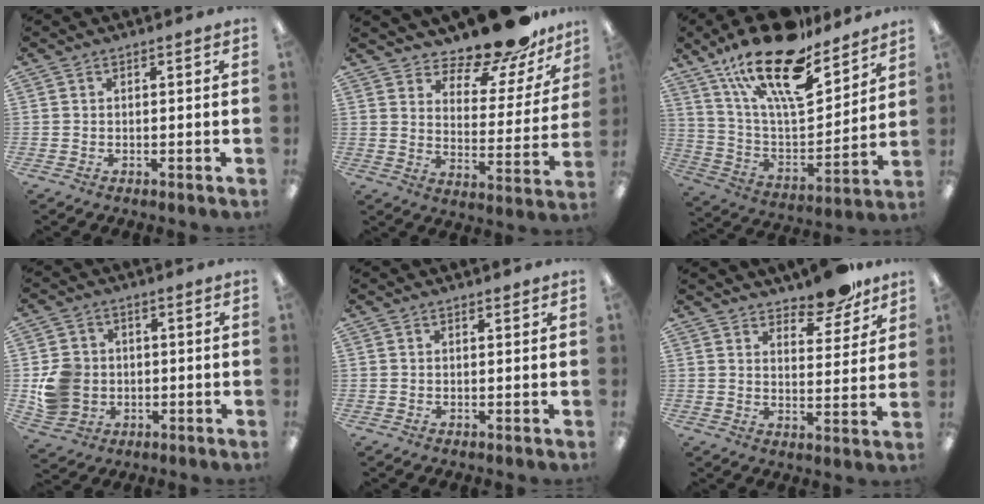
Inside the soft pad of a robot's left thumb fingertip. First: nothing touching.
{"total": 15.5, "force": [13.9, 4.3, 5.2], "torque": [-0.070, -0.120, 0.238]}
{"total": 23.6, "force": [16.5, 8.4, 14.6], "torque": [-0.251, -0.107, 0.283]}
{"total": 8.9, "force": [-0.5, 8.1, 3.5], "torque": [-0.079, 0.018, -0.003]}
{"total": 0.8, "force": [0.7, 0.2, 0.1], "torque": [0.005, -0.003, 0.012]}
{"total": 9.2, "force": [8.3, 2.8, 3.1], "torque": [-0.029, -0.060, 0.147]}